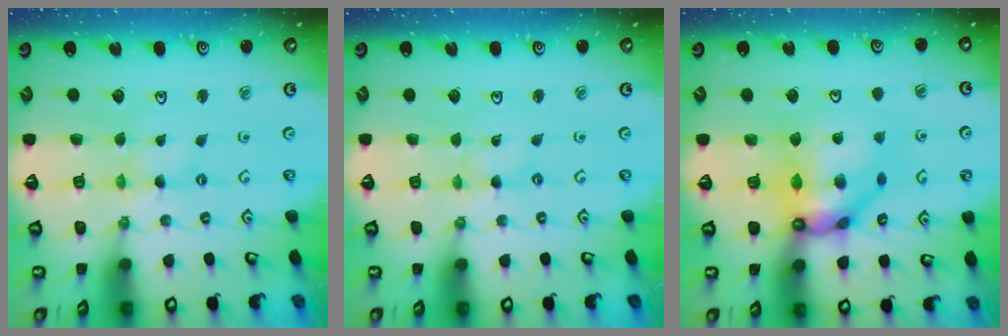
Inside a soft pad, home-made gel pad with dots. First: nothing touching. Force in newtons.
{"total": 0.0}
{"total": 12.9, "press": 12.8, "slide": 1.2}